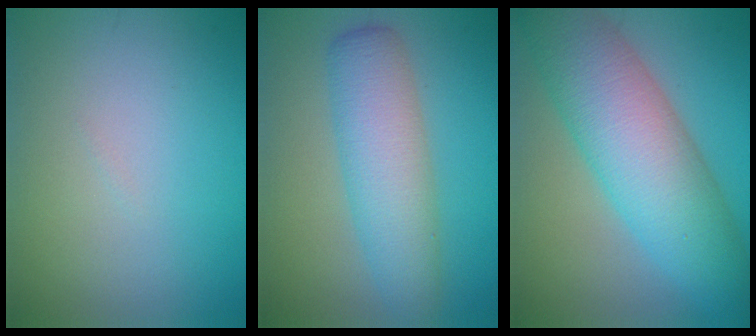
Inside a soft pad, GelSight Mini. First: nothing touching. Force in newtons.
{"total": 5.8, "press": 5.8, "slide": 0.2}
{"total": 9.9, "press": 9.9, "slide": 0.2}